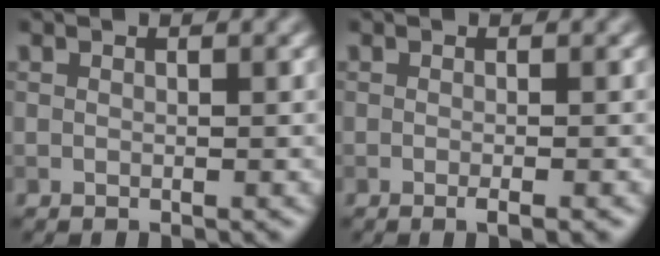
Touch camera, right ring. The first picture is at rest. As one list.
[{"total": 1.6, "force": [-0.6, 0.3, 1.5], "torque": [-0.013, -0.005, -0.010]}]